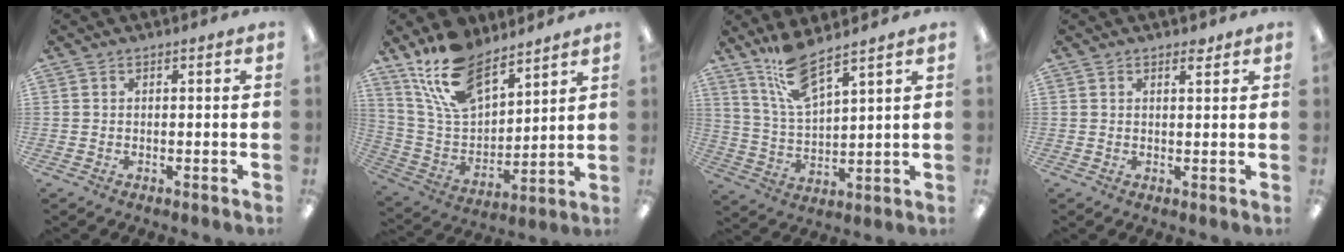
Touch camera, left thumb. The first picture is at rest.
{"total": 17.1, "force": [12.8, 7.7, 8.3], "torque": [-0.179, -0.061, 0.239]}
{"total": 12.8, "force": [10.4, 2.9, 6.9], "torque": [-0.156, -0.047, 0.189]}
{"total": 2.0, "force": [1.7, 0.7, 0.8], "torque": [-0.002, -0.007, 0.027]}